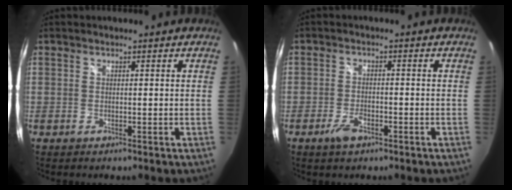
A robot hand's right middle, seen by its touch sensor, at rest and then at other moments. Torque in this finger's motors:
{"motor_torque": [0.84, -0.59, 0.23, 0.06]}